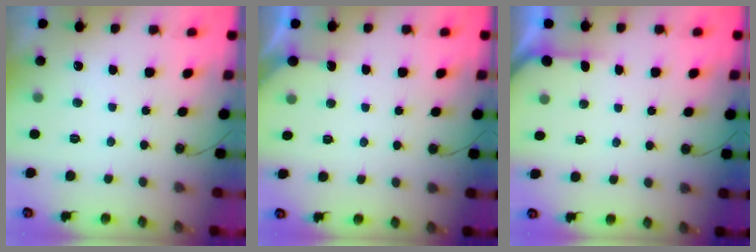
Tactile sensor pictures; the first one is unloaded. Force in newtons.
{"total": 2.3, "press": 2.3, "slide": 0.3}
{"total": 2.5, "press": 2.5, "slide": 0.2}